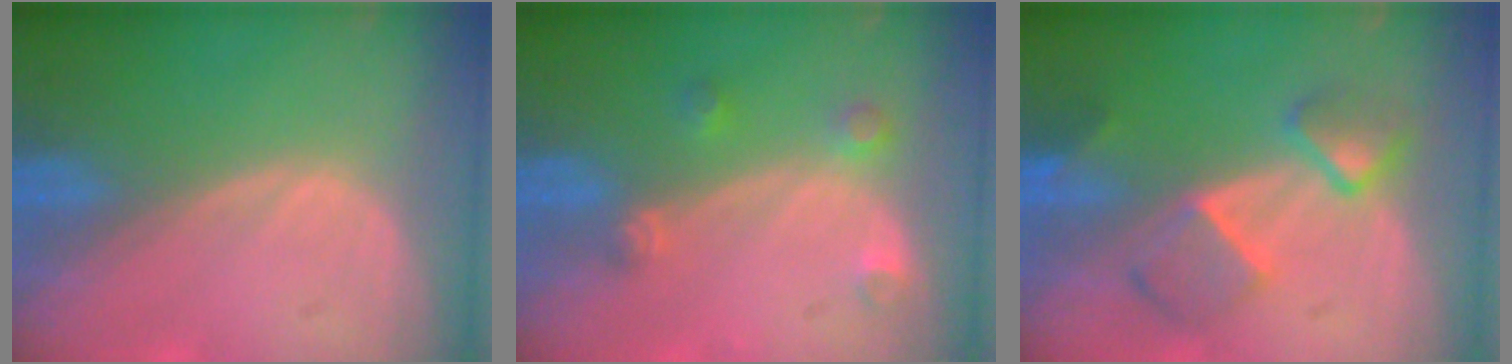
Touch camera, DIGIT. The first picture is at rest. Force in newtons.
{"total": 2.7, "press": 2.7, "slide": 0.3}
{"total": 6.2, "press": 6.1, "slide": 0.3}